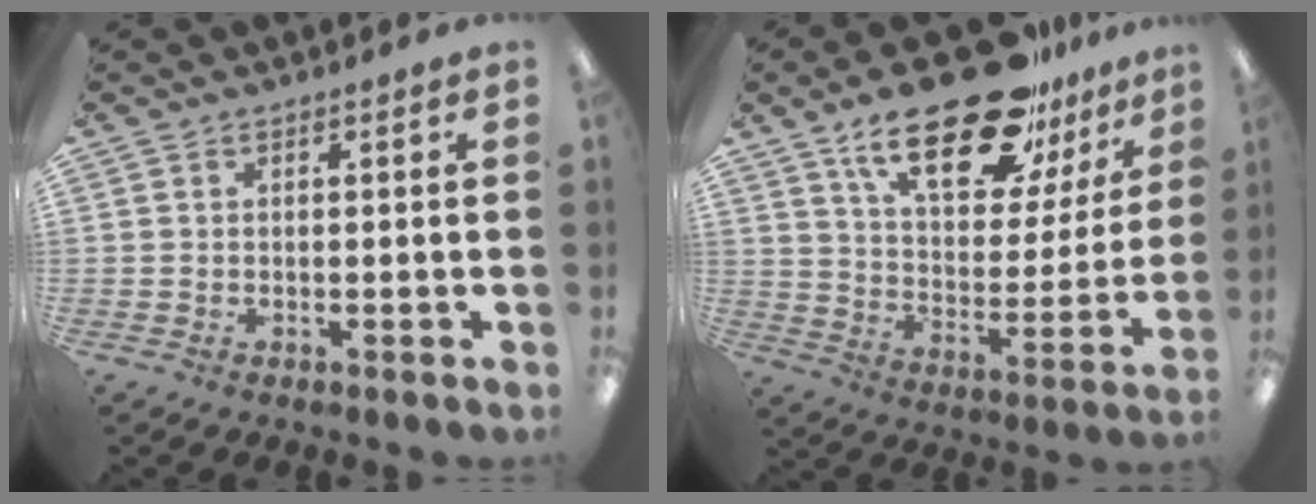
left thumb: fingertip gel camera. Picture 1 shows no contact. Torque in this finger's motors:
{"motor_torque": [2.43, 1.88, 1.48, -1.32, 0.25]}